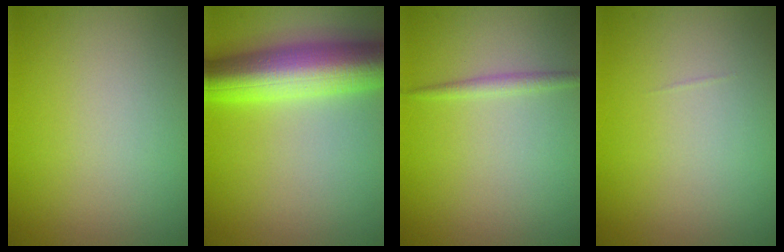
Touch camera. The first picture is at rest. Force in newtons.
{"total": 9.5, "press": 9.5, "slide": 0.1}
{"total": 1.1, "press": 1.1, "slide": 0.1}
{"total": 0.0}